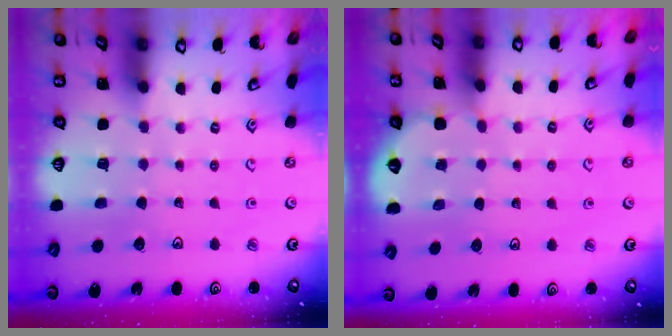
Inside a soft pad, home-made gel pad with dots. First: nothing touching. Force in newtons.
{"total": 3.3, "press": 3.2, "slide": 0.3}